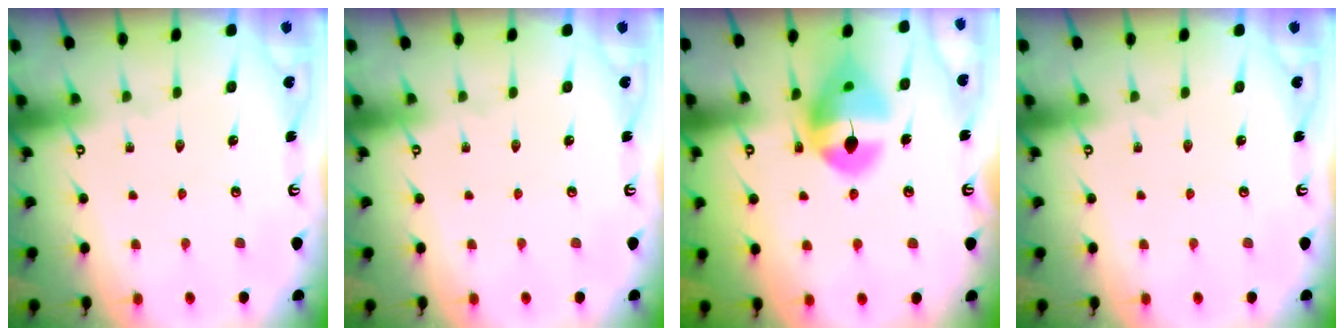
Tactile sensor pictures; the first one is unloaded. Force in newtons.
{"total": 0.0}
{"total": 12.8, "press": 12.7, "slide": 1.3}
{"total": 0.0}